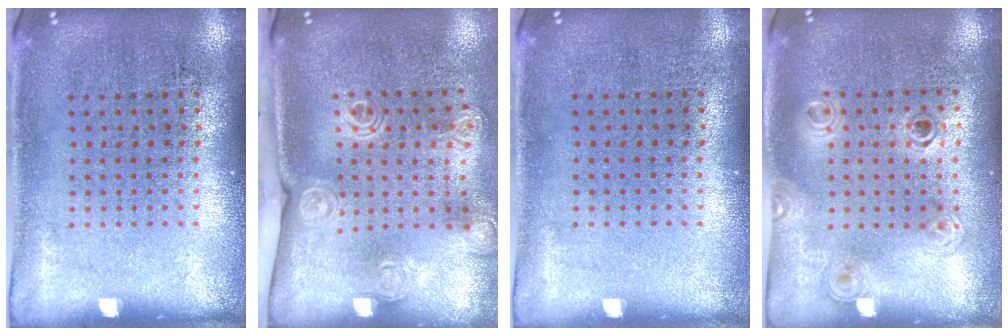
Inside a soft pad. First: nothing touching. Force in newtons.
{"total": 2.0, "press": 1.6, "slide": 1.2}
{"total": 0.0}
{"total": 1.2, "press": 1.0, "slide": 0.6}